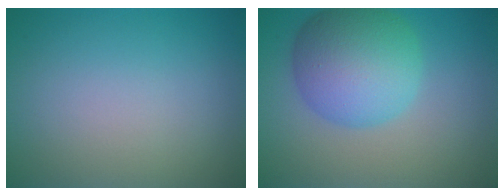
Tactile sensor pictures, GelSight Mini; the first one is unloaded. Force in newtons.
{"total": 8.1, "press": 8.1, "slide": 0.1}